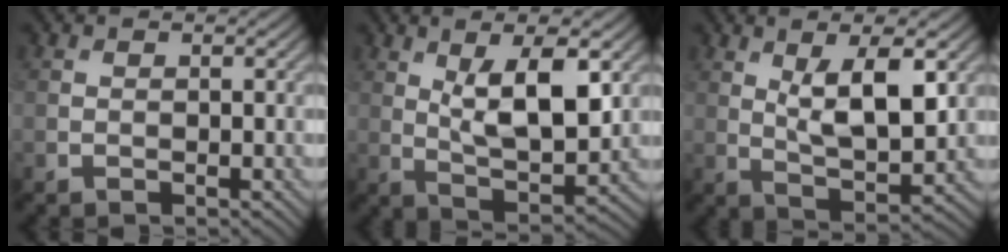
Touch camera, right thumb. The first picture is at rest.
{"total": 9.2, "force": [2.9, 3.3, 8.1], "torque": [-0.146, -0.006, 0.052]}
{"total": 8.0, "force": [2.6, 2.6, 7.1], "torque": [-0.129, -0.005, 0.049]}